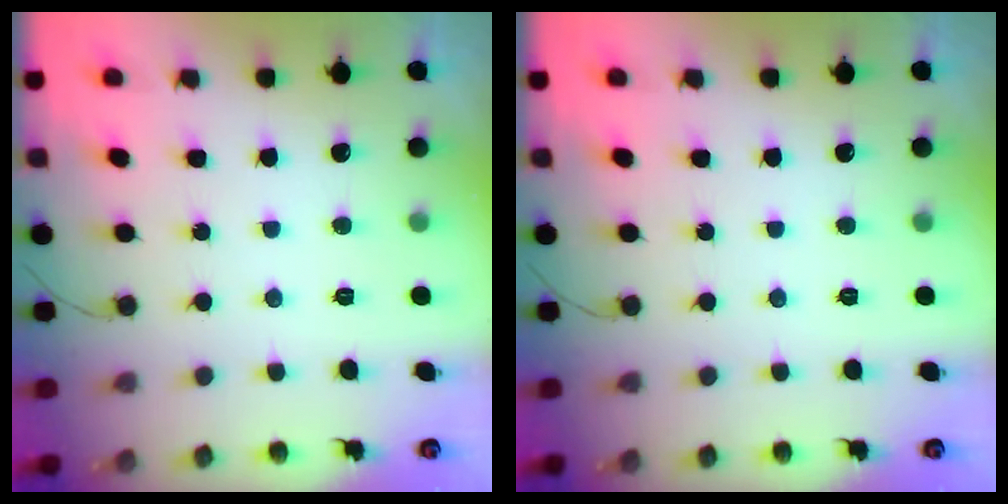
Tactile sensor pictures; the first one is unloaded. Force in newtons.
{"total": 0.0}